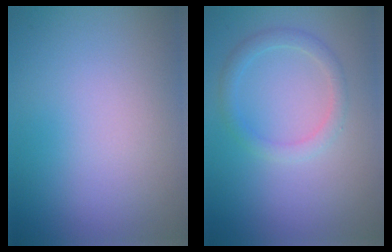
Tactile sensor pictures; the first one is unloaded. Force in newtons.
{"total": 1.9, "press": 1.9, "slide": 0.0}